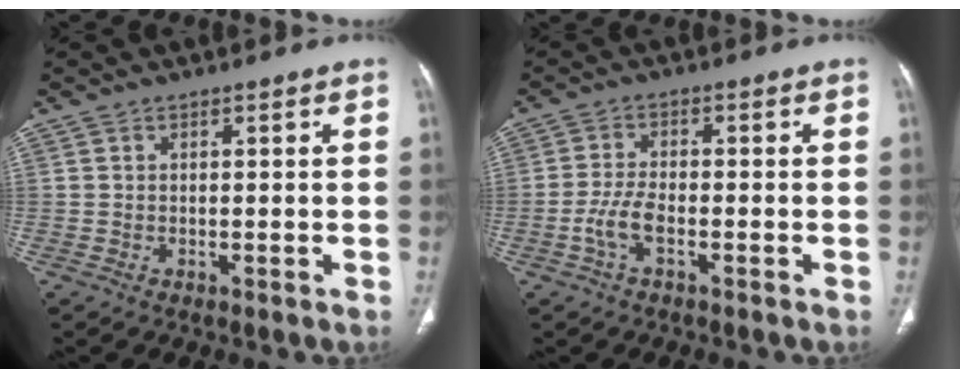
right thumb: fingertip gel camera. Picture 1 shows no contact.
{"total": 4.5, "force": [-1.8, 1.7, 3.7], "torque": [-0.087, 0.014, -0.038]}